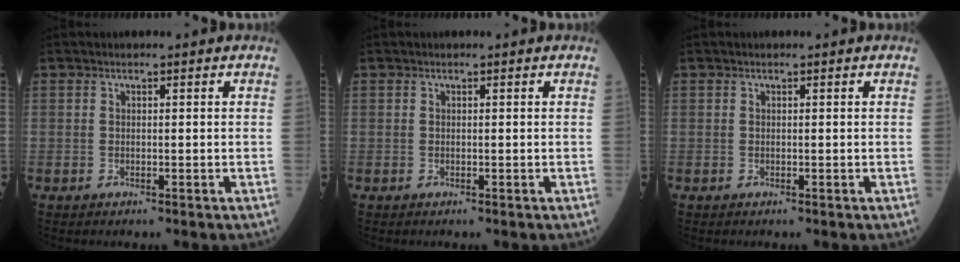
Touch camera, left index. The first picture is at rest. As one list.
[{"total": 0.0}, {"total": 0.0}]